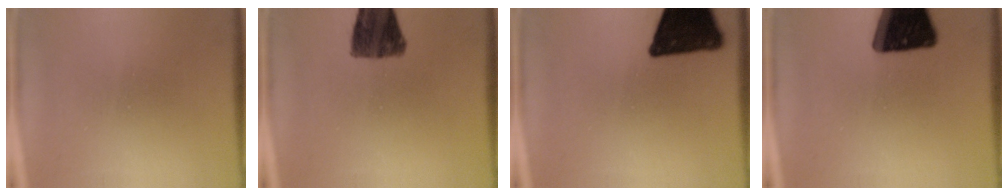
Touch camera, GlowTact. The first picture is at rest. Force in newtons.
{"total": 10.3}
{"total": 18.1}
{"total": 19.6}